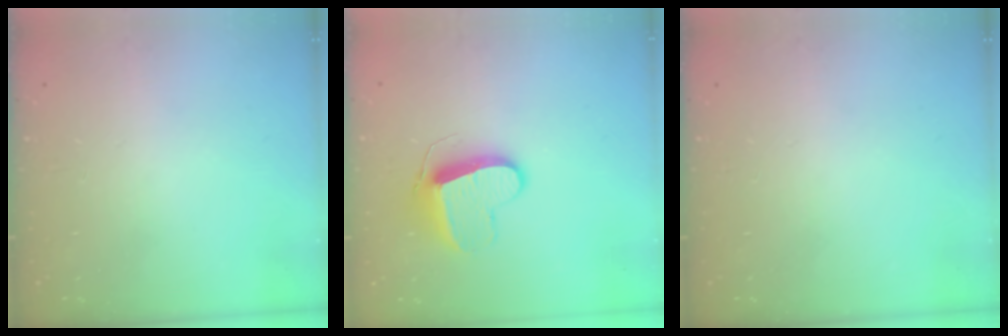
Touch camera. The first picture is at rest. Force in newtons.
{"total": 10.6, "press": 10.6, "slide": 0.9}
{"total": 0.0}